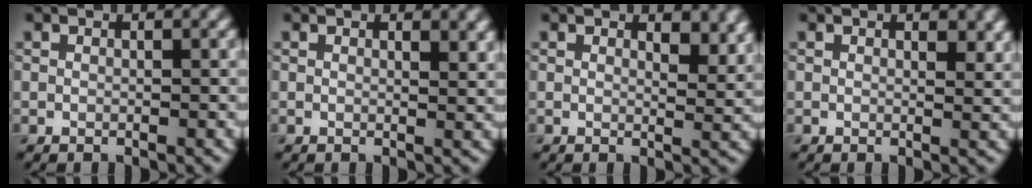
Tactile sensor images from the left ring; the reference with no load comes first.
{"total": 1.7, "force": [1.0, 0.5, 1.2], "torque": [-0.011, -0.003, 0.017]}
{"total": 2.7, "force": [1.7, 1.0, 1.8], "torque": [-0.024, -0.007, 0.028]}
{"total": 1.7, "force": [1.0, 0.6, 1.2], "torque": [-0.012, -0.005, 0.018]}